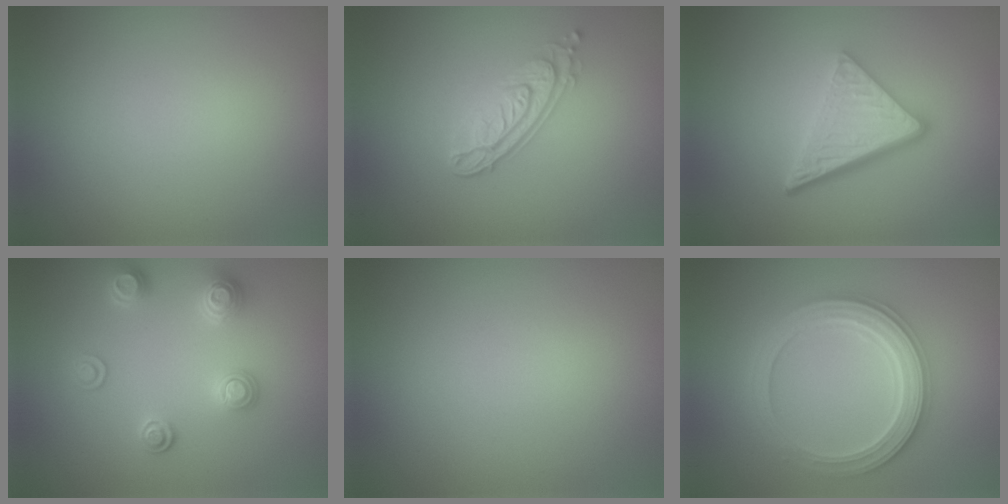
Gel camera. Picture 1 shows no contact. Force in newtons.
{"total": 3.4, "press": 2.8, "slide": 1.9}
{"total": 5.3, "press": 3.6, "slide": 3.9}
{"total": 2.9, "press": 2.8, "slide": 0.6}
{"total": 0.0}
{"total": 5.2, "press": 5.1, "slide": 0.8}